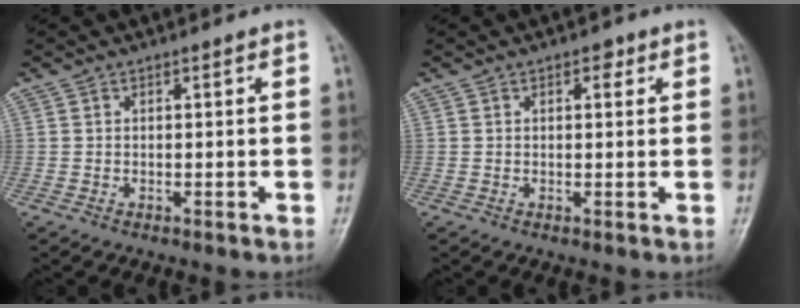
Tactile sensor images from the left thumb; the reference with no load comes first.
{"total": 2.0, "force": [1.0, 1.1, 1.4], "torque": [-0.010, -0.001, 0.011]}